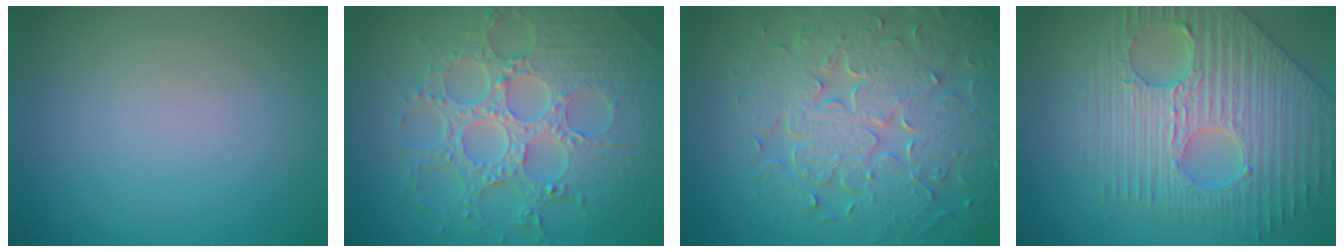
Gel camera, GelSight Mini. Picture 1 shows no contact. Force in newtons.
{"total": 8.3, "press": 6.1, "slide": 5.6}
{"total": 8.7, "press": 6.3, "slide": 6.0}
{"total": 7.7, "press": 6.4, "slide": 4.3}